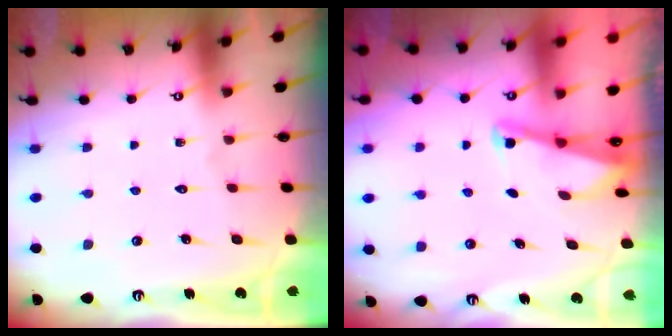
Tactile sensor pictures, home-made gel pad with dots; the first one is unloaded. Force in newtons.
{"total": 2.1, "press": 2.0, "slide": 0.3}